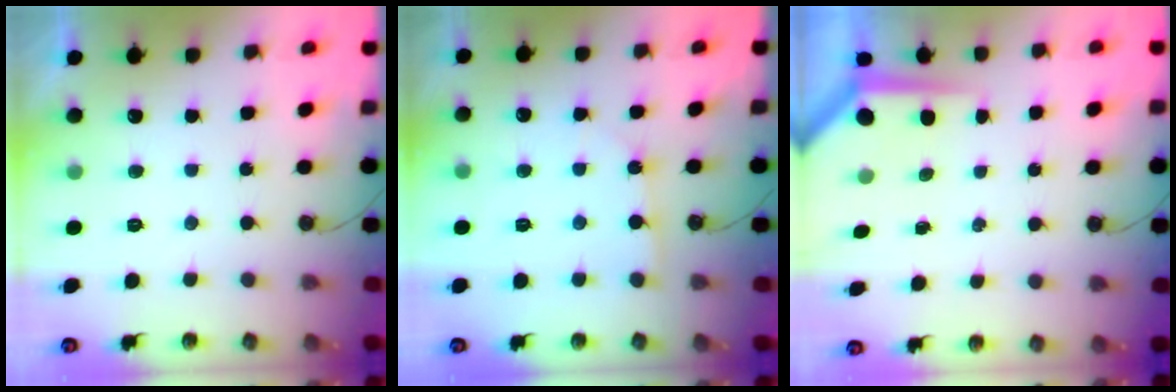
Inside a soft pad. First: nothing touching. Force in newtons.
{"total": 2.8, "press": 2.8, "slide": 0.3}
{"total": 3.9, "press": 3.9, "slide": 0.2}